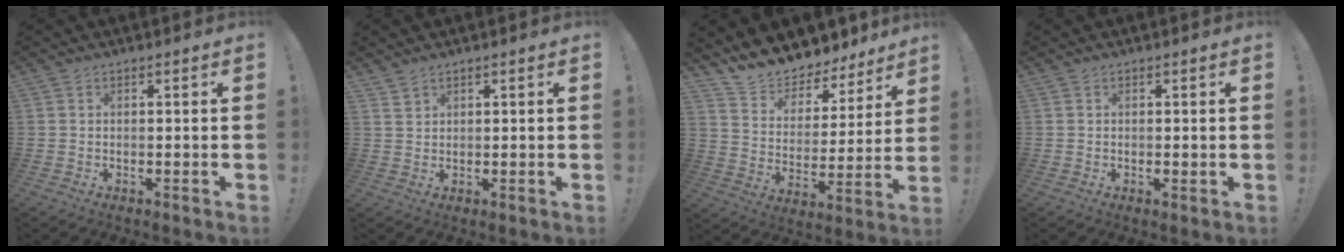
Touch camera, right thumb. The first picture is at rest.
{"total": 2.1, "force": [1.8, 0.9, 0.4], "torque": [0.003, -0.017, 0.032]}
{"total": 11.9, "force": [11.4, 3.3, 1.2], "torque": [-0.049, -0.106, 0.205]}
{"total": 0.5, "force": [0.1, 0.3, 0.4], "torque": [-0.004, -0.001, 0.001]}